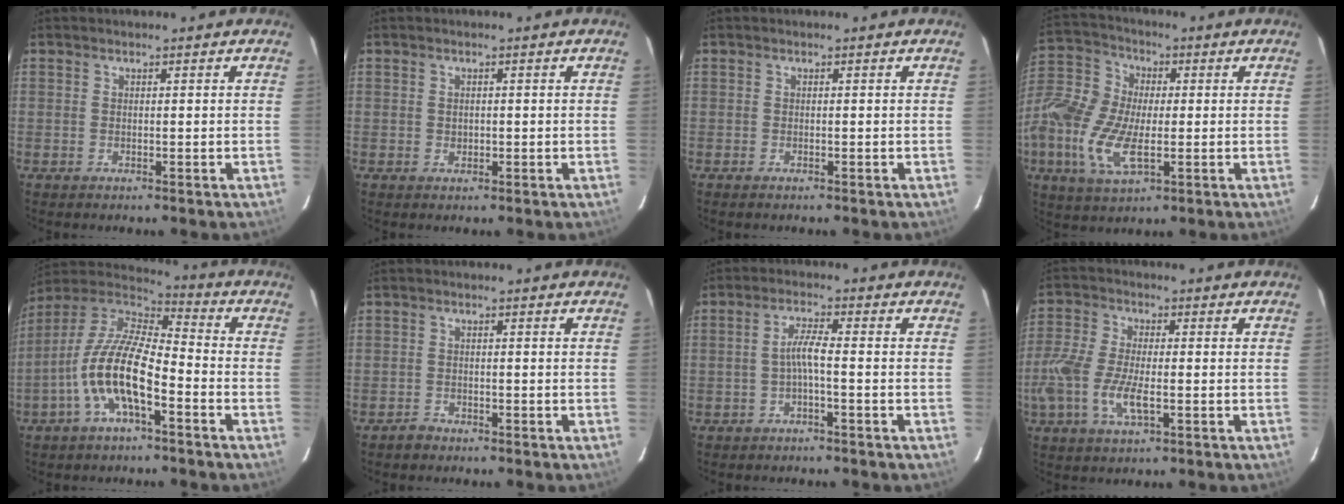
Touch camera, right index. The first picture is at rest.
{"total": 1.1, "force": [0.0, 0.9, 0.5], "torque": [-0.005, 0.002, 0.000]}
{"total": 0.6, "force": [-0.5, 0.2, 0.1], "torque": [-0.004, -0.002, -0.009]}
{"total": 16.4, "force": [-3.7, 9.1, 13.2], "torque": [-0.296, -0.003, -0.079]}
{"total": 14.6, "force": [-5.6, 4.7, 12.7], "torque": [-0.255, 0.000, -0.116]}
{"total": 1.7, "force": [-1.5, 0.8, 0.1], "torque": [-0.005, 0.002, -0.026]}
{"total": 3.1, "force": [-1.3, -0.1, 2.8], "torque": [-0.059, 0.006, -0.024]}
{"total": 10.0, "force": [-3.1, 3.9, 8.7], "torque": [-0.194, -0.007, -0.065]}